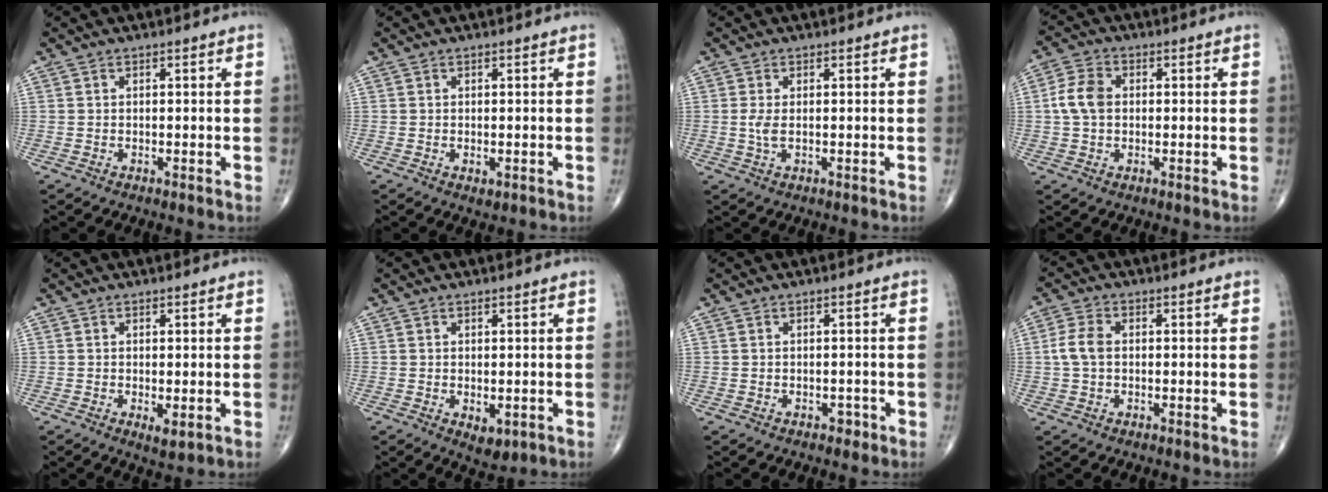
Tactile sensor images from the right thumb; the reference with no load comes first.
{"total": 1.2, "force": [-0.3, 0.7, 0.9], "torque": [-0.010, -0.003, -0.001]}
{"total": 2.3, "force": [0.0, 0.9, 2.1], "torque": [-0.053, -0.004, 0.000]}
{"total": 6.0, "force": [0.3, 4.3, 4.2], "torque": [-0.085, 0.012, -0.001]}
{"total": 2.3, "force": [-0.5, 0.8, 2.1], "torque": [-0.034, -0.009, -0.005]}
{"total": 3.5, "force": [-0.8, 2.0, 2.7], "torque": [-0.028, -0.002, -0.001]}
{"total": 1.2, "force": [-0.7, 0.8, 0.5], "torque": [0.002, 0.006, -0.011]}
{"total": 4.5, "force": [0.1, 2.9, 3.4], "torque": [-0.079, 0.011, -0.004]}